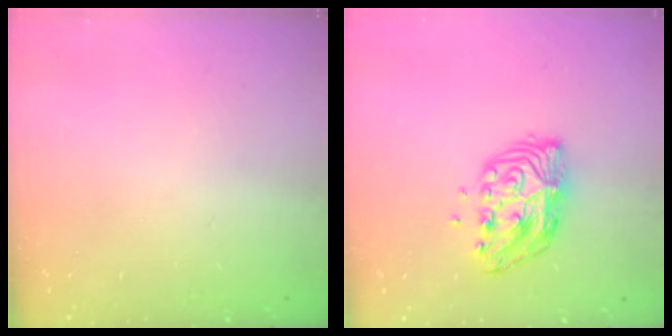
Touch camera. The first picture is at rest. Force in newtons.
{"total": 11.3, "press": 11.3, "slide": 0.7}